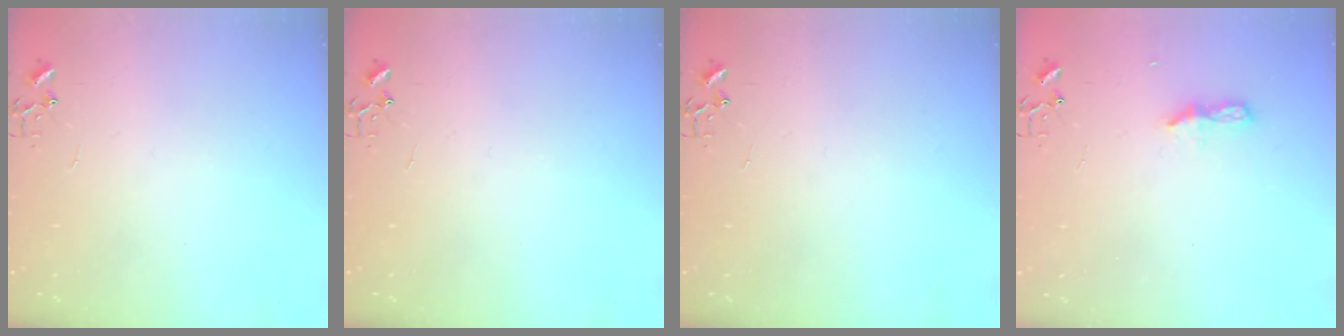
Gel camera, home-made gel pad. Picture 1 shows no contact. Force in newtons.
{"total": 0.0}
{"total": 0.0}
{"total": 5.9, "press": 5.8, "slide": 0.7}